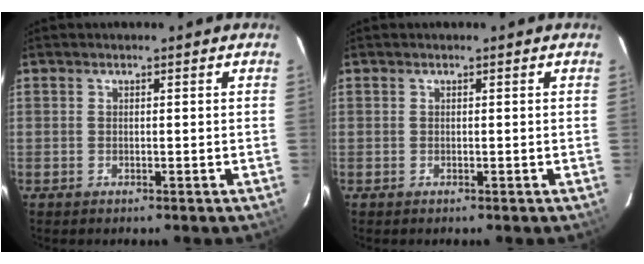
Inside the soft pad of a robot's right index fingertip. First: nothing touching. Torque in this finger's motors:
{"motor_torque": [0.51, 0.24, -0.02, 0.00]}